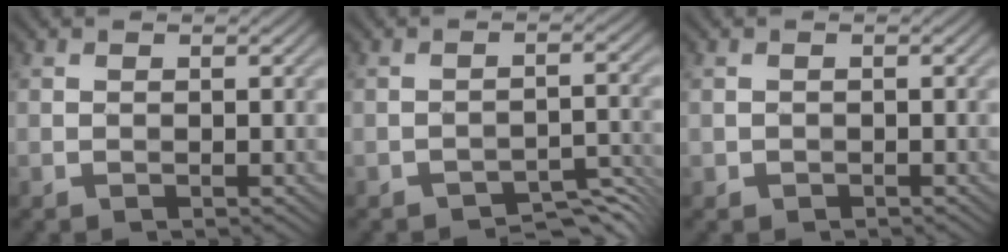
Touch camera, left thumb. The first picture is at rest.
{"total": 3.6, "force": [-3.5, 0.4, 0.7], "torque": [-0.005, 0.010, -0.053]}
{"total": 0.5, "force": [-0.1, 0.4, -0.3], "torque": [-0.001, -0.001, -0.002]}